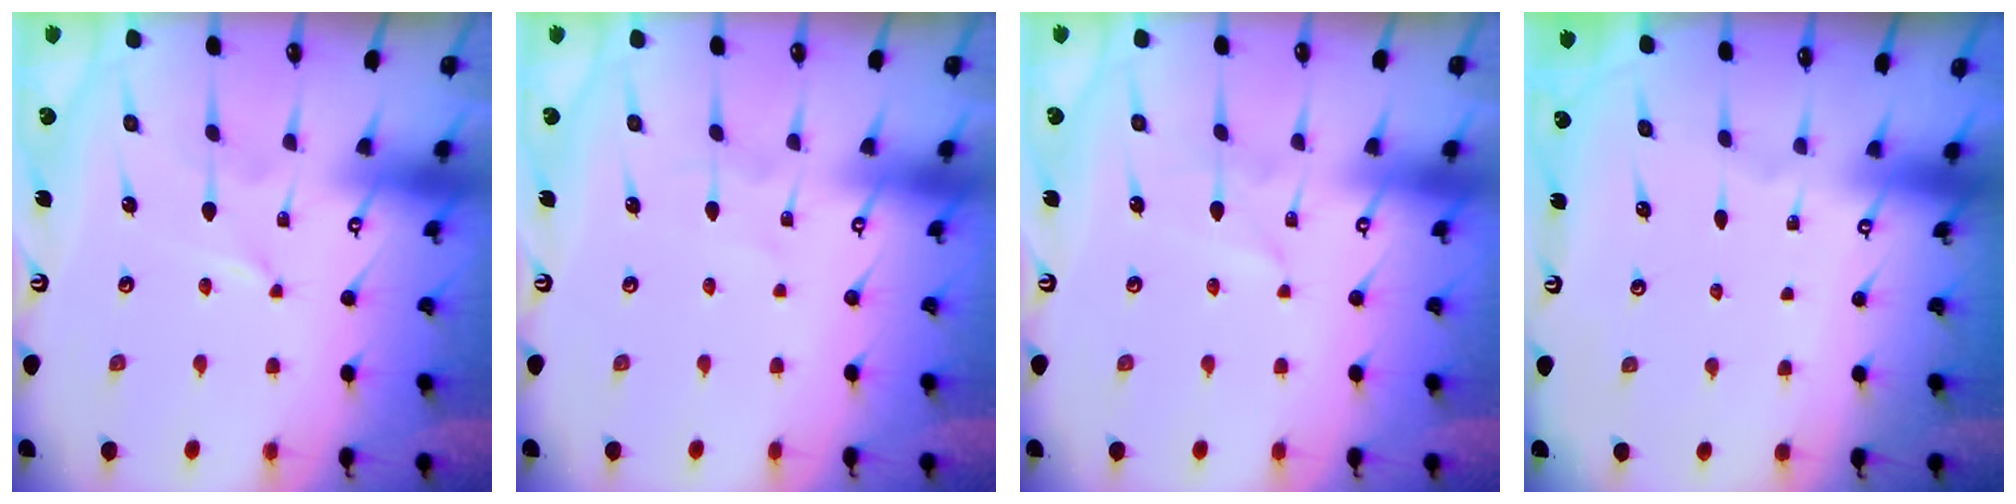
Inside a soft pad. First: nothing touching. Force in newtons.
{"total": 0.7, "press": 0.7, "slide": 0.0}
{"total": 1.9, "press": 1.9, "slide": 0.3}
{"total": 0.0}